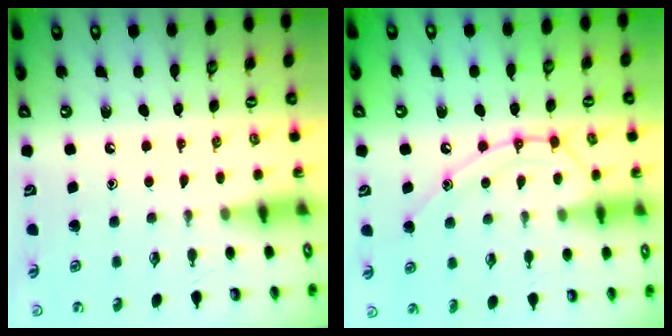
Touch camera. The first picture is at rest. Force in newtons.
{"total": 13.2, "press": 13.1, "slide": 1.2}